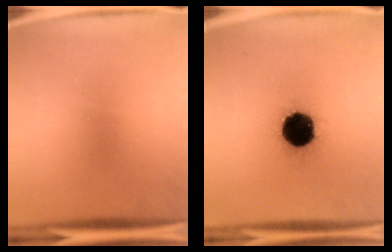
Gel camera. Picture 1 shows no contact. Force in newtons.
{"total": 19.7}